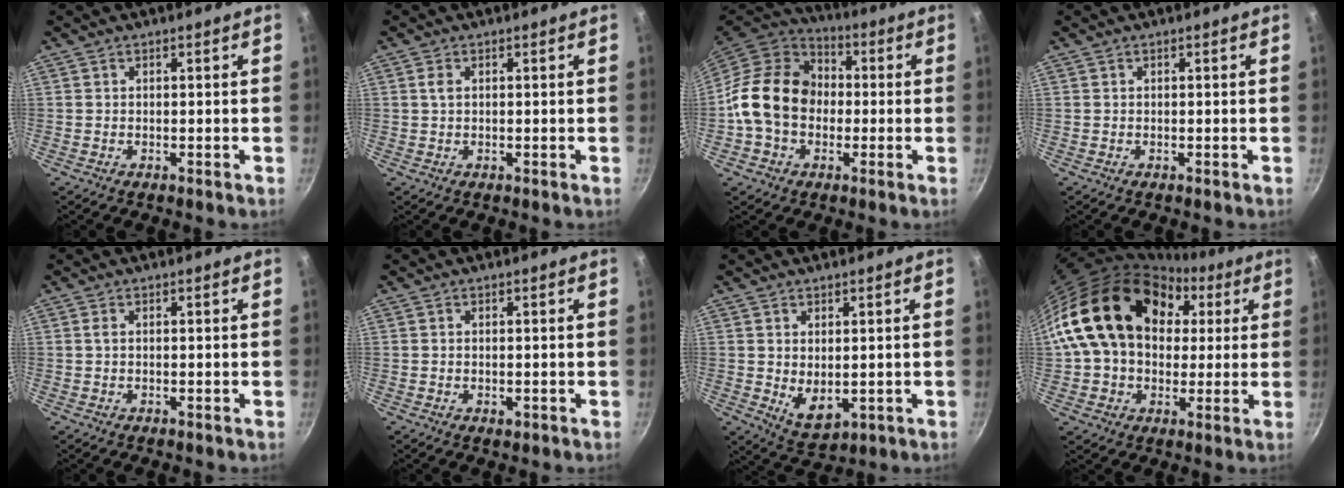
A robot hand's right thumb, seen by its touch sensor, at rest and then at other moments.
{"total": 1.4, "force": [0.4, 0.8, 1.1], "torque": [-0.022, 0.001, 0.007]}
{"total": 17.2, "force": [-0.9, 13.6, 10.4], "torque": [-0.154, 0.036, -0.030]}
{"total": 0.0}
{"total": 0.6, "force": [0.1, 0.2, 0.6], "torque": [-0.014, 0.001, 0.003]}
{"total": 1.1, "force": [-0.2, 0.6, 0.8], "torque": [-0.011, -0.001, -0.004]}
{"total": 6.2, "force": [0.4, 3.8, 4.9], "torque": [-0.070, -0.021, 0.021]}
{"total": 23.3, "force": [5.1, 17.3, 14.7], "torque": [-0.234, 0.041, 0.081]}